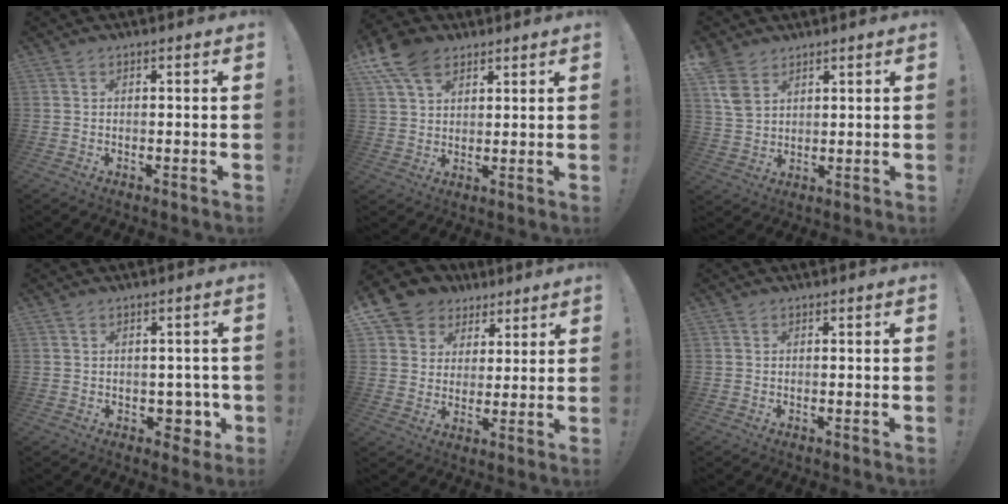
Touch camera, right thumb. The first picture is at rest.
{"total": 11.1, "force": [6.6, 6.9, 5.7], "torque": [-0.109, -0.023, 0.127]}
{"total": 7.6, "force": [4.4, 5.0, 3.7], "torque": [-0.068, -0.017, 0.086]}
{"total": 5.4, "force": [-0.3, 4.8, 2.5], "torque": [-0.018, 0.001, 0.002]}
{"total": 8.9, "force": [4.2, 7.6, 2.0], "torque": [-0.032, -0.029, 0.087]}
{"total": 0.0}